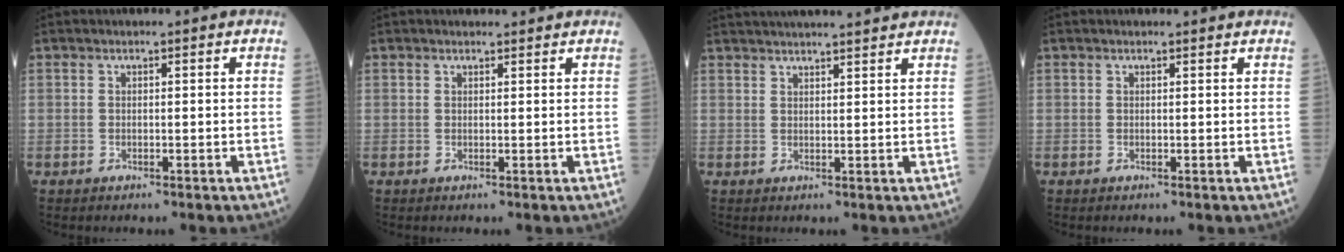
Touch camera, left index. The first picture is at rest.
{"total": 1.5, "force": [1.4, 0.4, 0.1], "torque": [-0.008, 0.006, 0.020]}
{"total": 12.6, "force": [11.6, 0.9, 4.9], "torque": [-0.078, 0.034, 0.161]}
{"total": 1.5, "force": [1.4, 0.2, 0.2], "torque": [-0.011, 0.006, 0.013]}